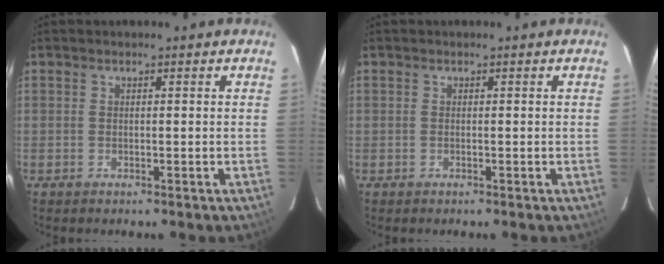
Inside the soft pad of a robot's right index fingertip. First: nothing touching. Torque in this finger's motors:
{"motor_torque": [0.10, 0.08, -0.01, 0.01]}